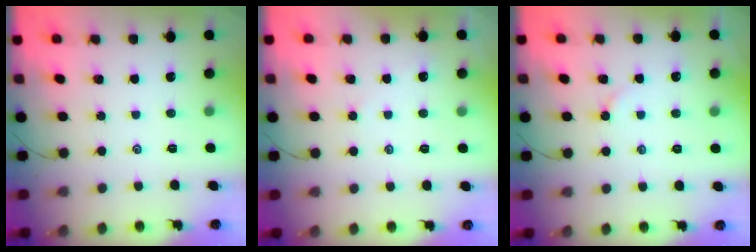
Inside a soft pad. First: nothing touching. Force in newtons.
{"total": 1.4, "press": 1.4, "slide": 0.4}
{"total": 2.1, "press": 2.1, "slide": 0.2}